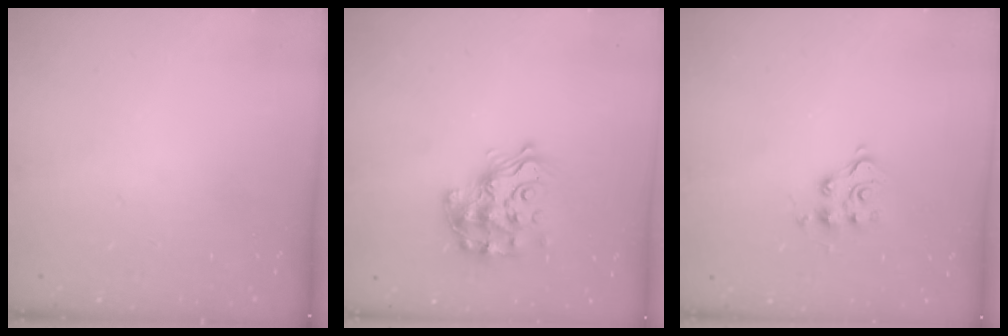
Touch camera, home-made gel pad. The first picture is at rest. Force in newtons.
{"total": 16.9, "press": 16.9, "slide": 1.0}
{"total": 6.0, "press": 6.0, "slide": 0.1}